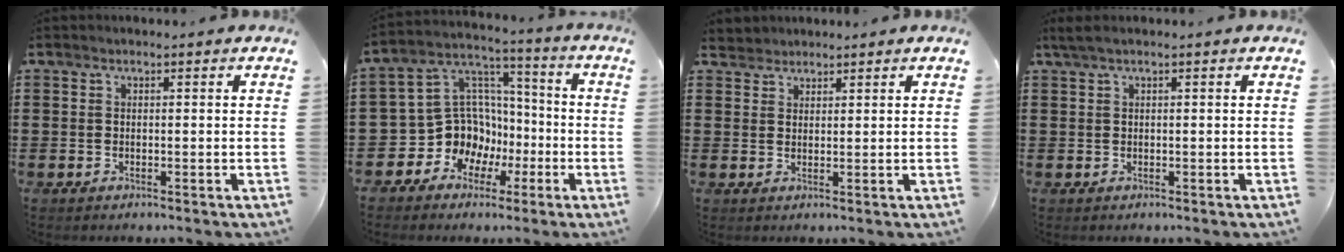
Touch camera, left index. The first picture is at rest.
{"total": 10.8, "force": [-3.1, 9.9, 3.0], "torque": [-0.108, -0.002, -0.048]}
{"total": 1.9, "force": [1.7, 0.6, -0.3], "torque": [0.000, 0.005, 0.036]}
{"total": 1.0, "force": [0.2, 0.0, 0.9], "torque": [-0.015, -0.002, 0.006]}